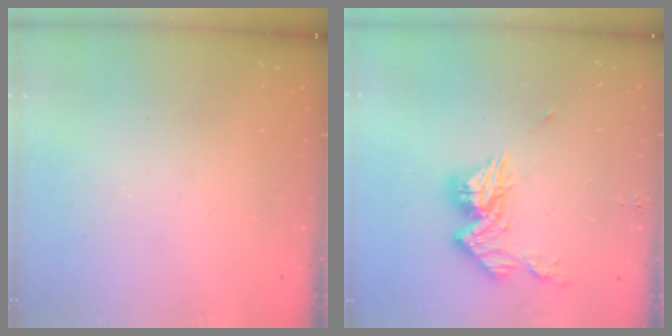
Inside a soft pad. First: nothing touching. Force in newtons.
{"total": 12.3, "press": 12.2, "slide": 1.0}